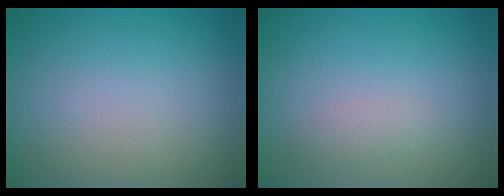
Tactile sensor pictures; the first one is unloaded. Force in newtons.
{"total": 1.0, "press": 1.0, "slide": 0.0}